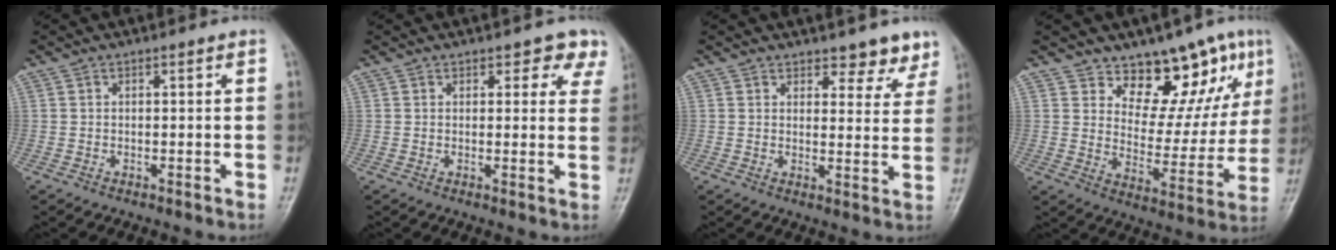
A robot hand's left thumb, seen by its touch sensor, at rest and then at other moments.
{"total": 4.7, "force": [3.7, 2.5, 1.5], "torque": [0.022, -0.018, 0.028]}
{"total": 5.8, "force": [4.8, 2.7, 1.6], "torque": [0.016, -0.033, 0.053]}
{"total": 14.7, "force": [9.6, 7.7, 8.1], "torque": [-0.038, -0.059, 0.148]}